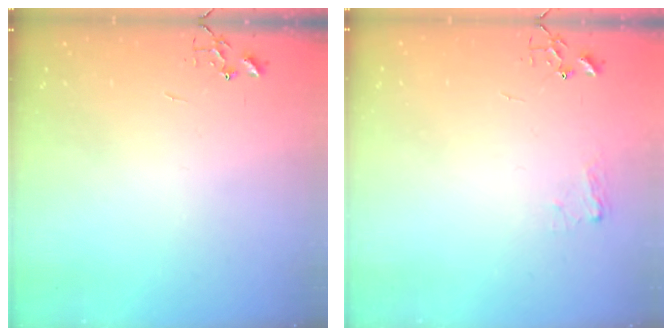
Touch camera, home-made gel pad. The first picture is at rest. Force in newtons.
{"total": 5.8, "press": 5.8, "slide": 0.7}